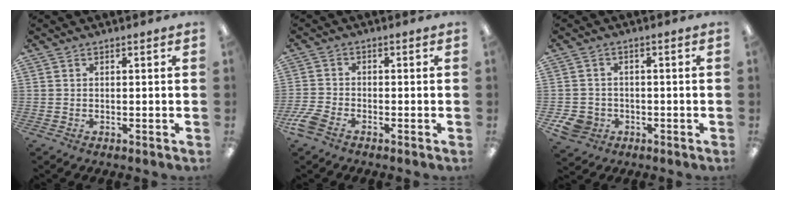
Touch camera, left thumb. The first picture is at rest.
{"total": 4.7, "force": [-3.3, 2.3, 2.4], "torque": [-0.057, 0.005, -0.064]}
{"total": 5.7, "force": [-2.8, 4.7, 1.6], "torque": [-0.037, 0.011, -0.053]}